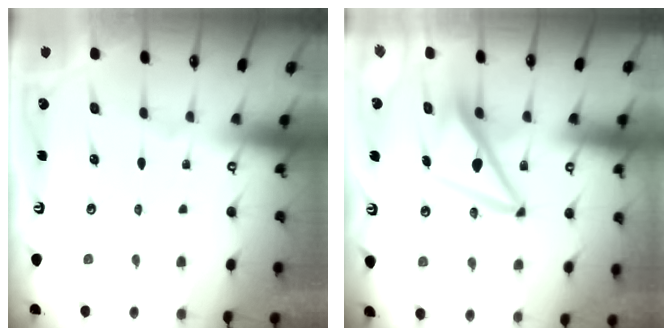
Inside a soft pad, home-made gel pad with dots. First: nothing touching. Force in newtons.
{"total": 9.7, "press": 9.5, "slide": 1.6}